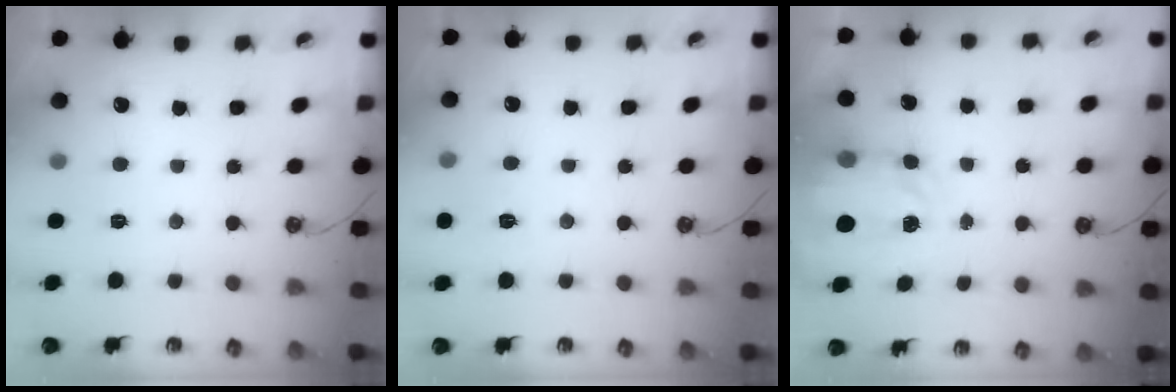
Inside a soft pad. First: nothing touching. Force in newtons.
{"total": 5.5, "press": 5.5, "slide": 0.6}
{"total": 4.9, "press": 4.9, "slide": 0.1}